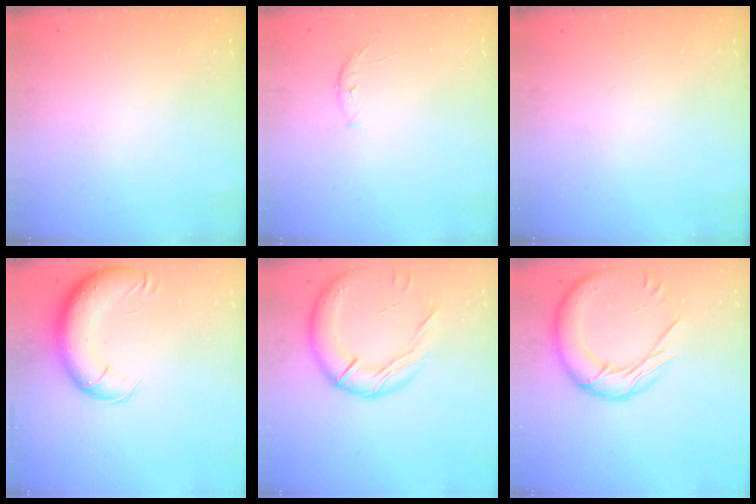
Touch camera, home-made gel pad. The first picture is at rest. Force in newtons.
{"total": 5.6, "press": 5.5, "slide": 1.1}
{"total": 0.0}
{"total": 13.8, "press": 13.2, "slide": 4.1}
{"total": 17.8, "press": 17.6, "slide": 2.9}
{"total": 16.6, "press": 16.4, "slide": 2.3}